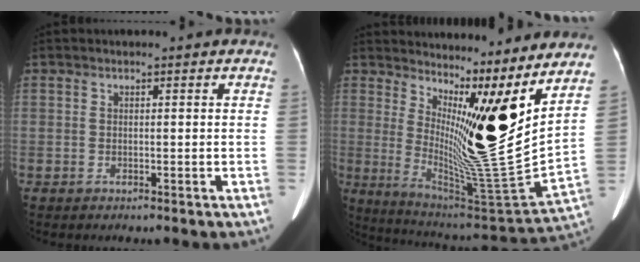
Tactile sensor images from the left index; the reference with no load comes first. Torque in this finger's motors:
{"motor_torque": [0.31, 0.41, -0.10, -0.21]}